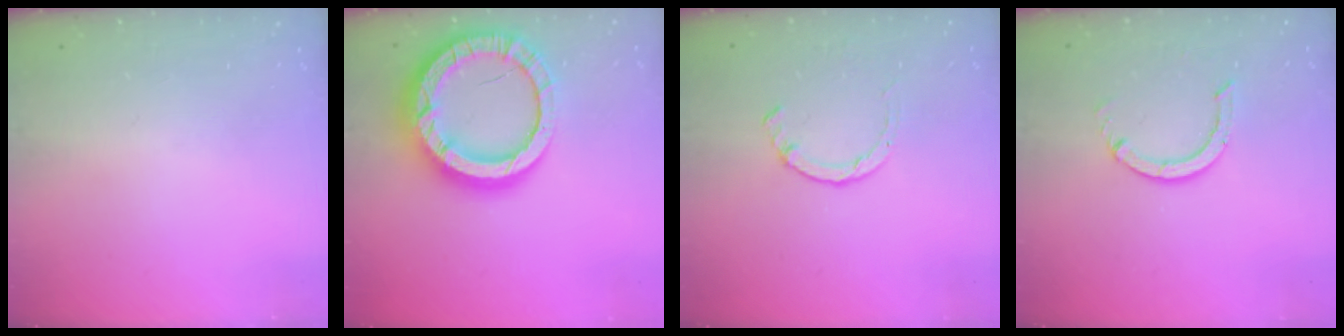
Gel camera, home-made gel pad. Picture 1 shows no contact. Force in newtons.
{"total": 21.0, "press": 20.9, "slide": 2.2}
{"total": 1.4, "press": 1.3, "slide": 0.3}
{"total": 3.6, "press": 3.6, "slide": 0.3}